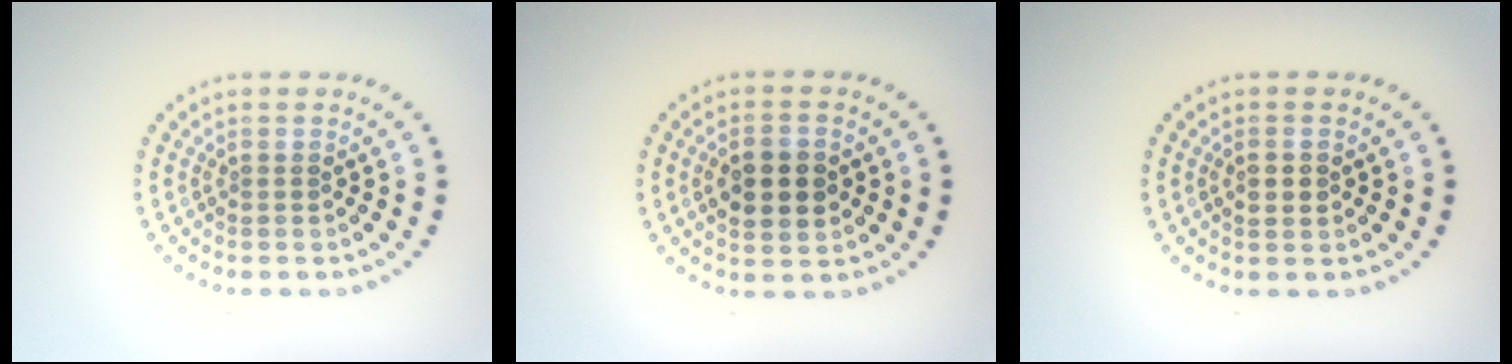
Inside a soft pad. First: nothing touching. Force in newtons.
{"total": 4.3, "press": 4.3, "slide": 0.2}
{"total": 1.1, "press": 1.1, "slide": 0.1}